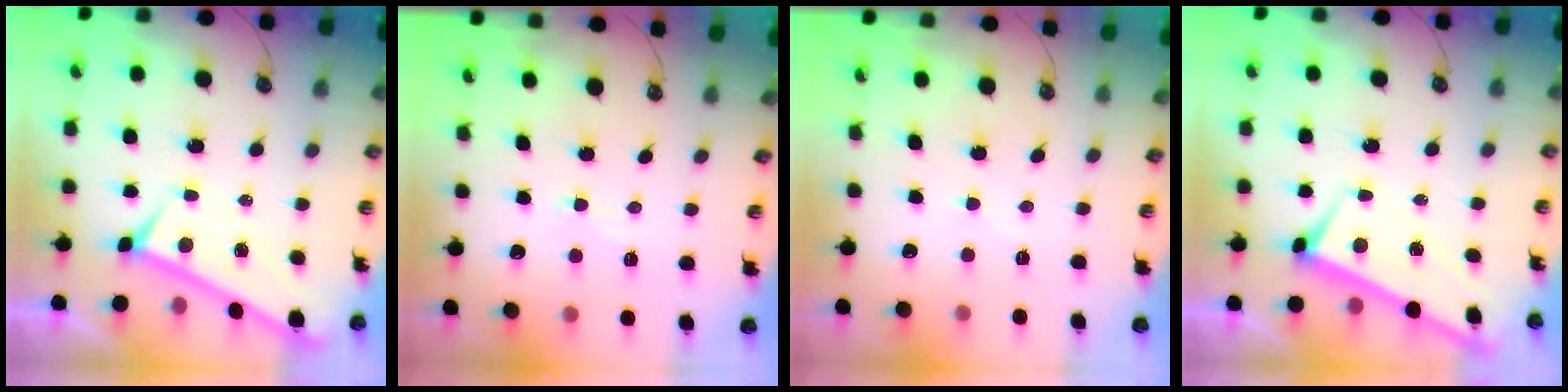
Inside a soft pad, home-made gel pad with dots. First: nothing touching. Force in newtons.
{"total": 0.9, "press": 0.6, "slide": 0.7}
{"total": 3.6, "press": 3.5, "slide": 0.7}
{"total": 1.0, "press": 1.0, "slide": 0.1}